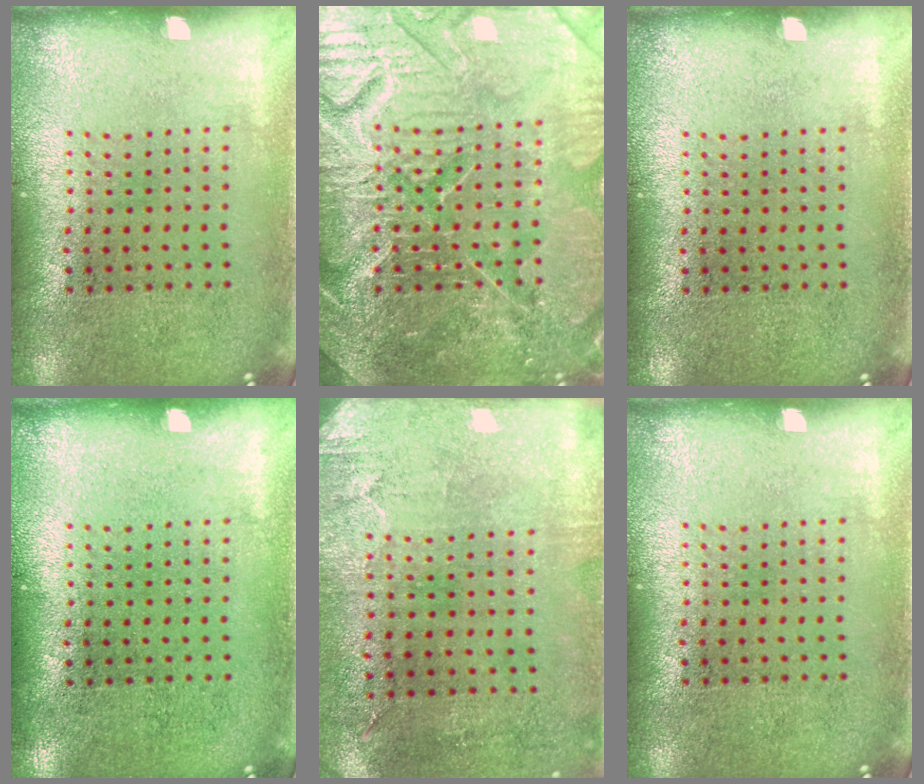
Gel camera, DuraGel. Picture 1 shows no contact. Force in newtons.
{"total": 7.7, "press": 7.7, "slide": 0.9}
{"total": 0.0}
{"total": 0.0}
{"total": 2.8, "press": 2.3, "slide": 1.7}
{"total": 0.0}